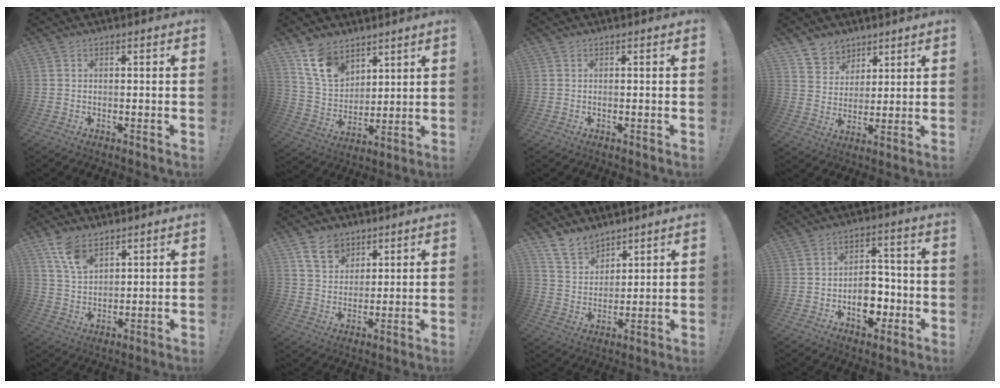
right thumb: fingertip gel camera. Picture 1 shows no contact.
{"total": 13.5, "force": [9.3, 8.2, 5.2], "torque": [-0.106, -0.051, 0.184]}
{"total": 0.0}
{"total": 7.7, "force": [5.4, 5.5, 0.5], "torque": [-0.012, -0.051, 0.107]}
{"total": 8.2, "force": [5.7, 4.1, 4.3], "torque": [-0.081, -0.027, 0.108]}
{"total": 9.0, "force": [5.5, 6.5, 3.0], "torque": [-0.050, -0.027, 0.109]}
{"total": 10.2, "force": [8.4, 5.2, 2.3], "torque": [-0.048, -0.061, 0.167]}
{"total": 10.7, "force": [-3.6, 7.5, 6.7], "torque": [-0.092, 0.027, -0.056]}